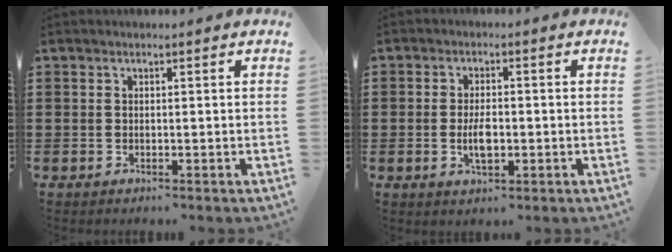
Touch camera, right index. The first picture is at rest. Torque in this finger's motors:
{"motor_torque": [2.14, 0.00, 0.86, 0.11]}